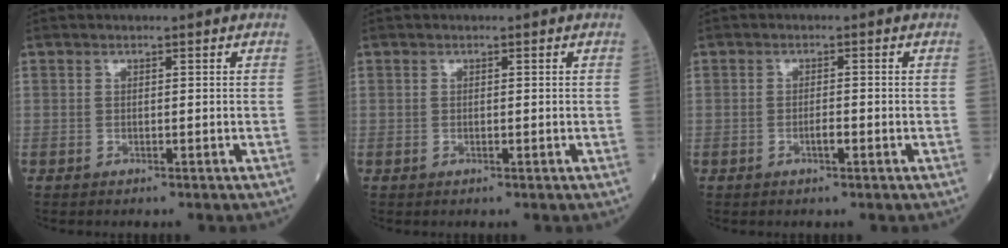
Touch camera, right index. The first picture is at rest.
{"total": 0.0}
{"total": 1.5, "force": [-0.6, 0.2, 1.3], "torque": [-0.025, 0.000, -0.011]}